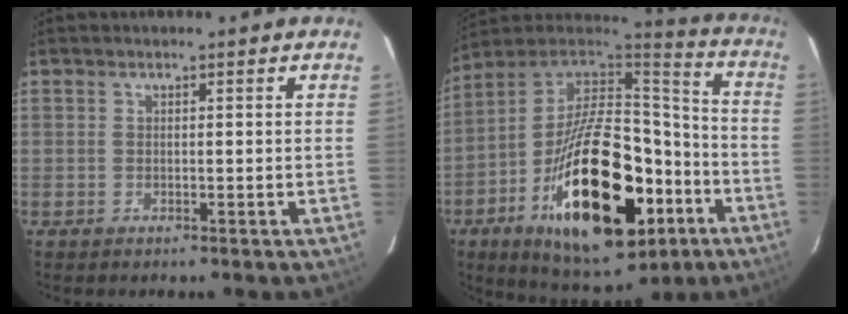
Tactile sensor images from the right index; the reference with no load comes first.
{"total": 31.2, "force": [-12.1, 15.4, 24.3], "torque": [-0.428, 0.006, -0.173]}